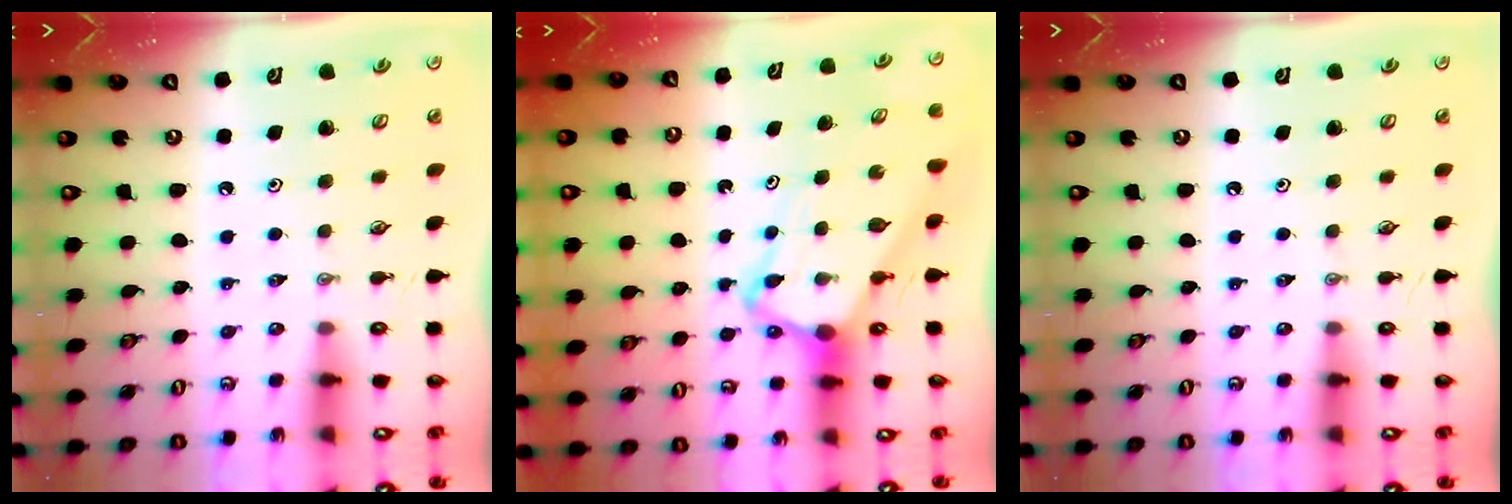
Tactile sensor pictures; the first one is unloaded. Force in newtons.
{"total": 6.2, "press": 6.2, "slide": 0.5}
{"total": 0.0}